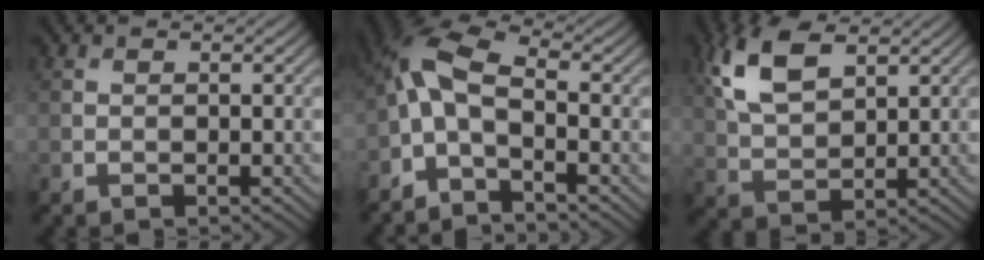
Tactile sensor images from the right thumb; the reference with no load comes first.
{"total": 6.4, "force": [-2.1, 2.9, 5.3], "torque": [-0.117, 0.014, -0.064]}
{"total": 8.6, "force": [4.2, 4.2, 6.3], "torque": [-0.153, 0.010, 0.085]}